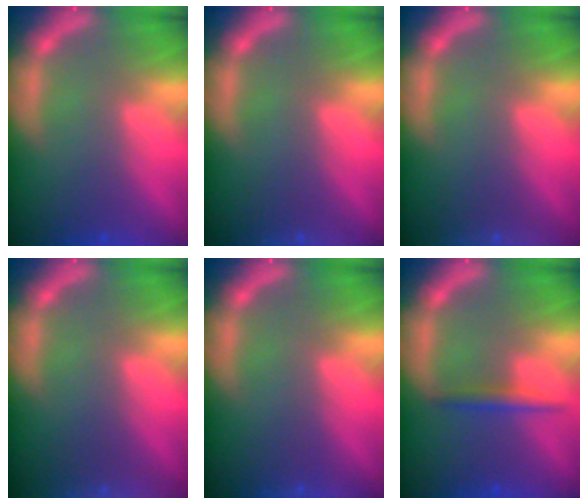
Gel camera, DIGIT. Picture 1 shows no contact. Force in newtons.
{"total": 1.9}
{"total": 4.4}
{"total": 8.5}
{"total": 1.4}
{"total": 1.9}